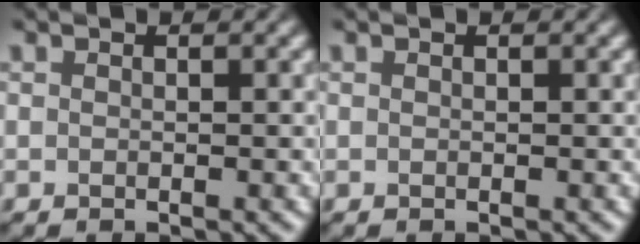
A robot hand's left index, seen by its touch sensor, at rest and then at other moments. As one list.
[{"total": 0.0}]